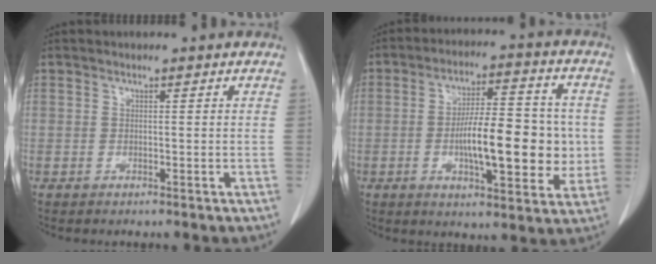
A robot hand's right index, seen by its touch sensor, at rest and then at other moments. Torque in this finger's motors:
{"motor_torque": [0.46, 0.11, 0.46, 0.16]}